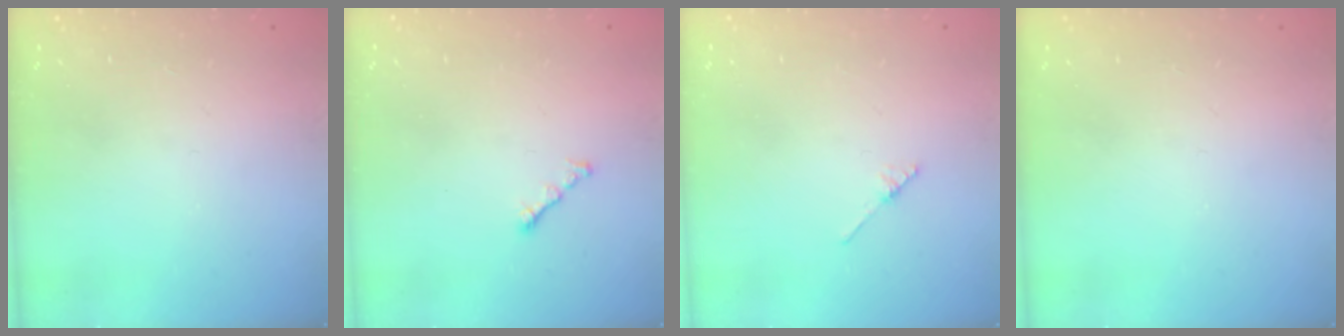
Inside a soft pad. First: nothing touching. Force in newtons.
{"total": 1.2, "press": 1.1, "slide": 0.5}
{"total": 2.1, "press": 2.1, "slide": 0.1}
{"total": 0.0}